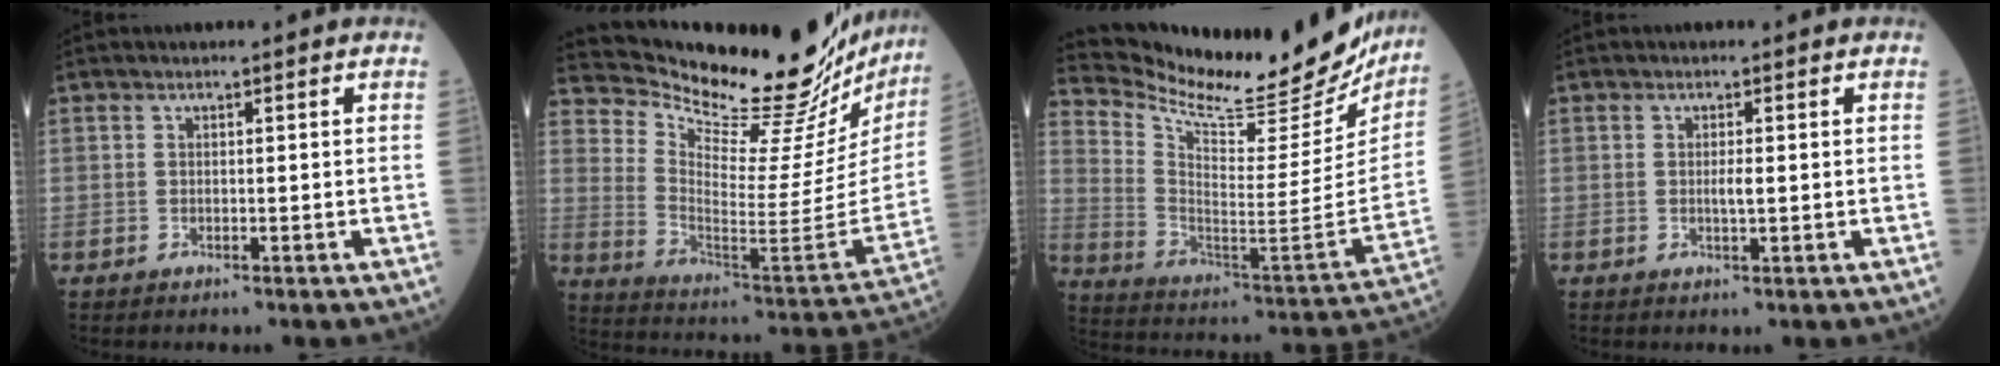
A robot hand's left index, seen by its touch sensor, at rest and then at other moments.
{"total": 29.2, "force": [26.8, 4.1, 11.0], "torque": [-0.185, -0.117, 0.358]}
{"total": 27.9, "force": [25.5, 5.0, 10.2], "torque": [-0.179, -0.087, 0.355]}
{"total": 1.4, "force": [0.0, 0.2, 1.4], "torque": [-0.028, -0.001, 0.001]}